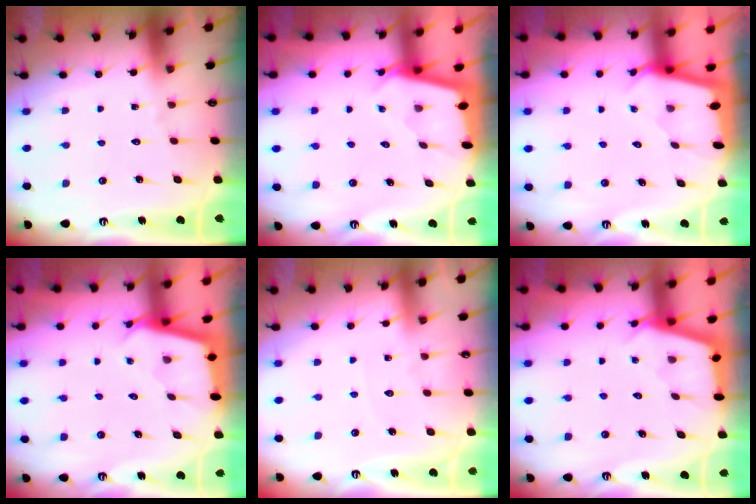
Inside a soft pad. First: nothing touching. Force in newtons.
{"total": 1.6, "press": 1.6, "slide": 0.2}
{"total": 1.7, "press": 1.7, "slide": 0.2}
{"total": 2.4, "press": 2.4, "slide": 0.1}
{"total": 2.7, "press": 2.6, "slide": 0.4}
{"total": 2.8, "press": 2.8, "slide": 0.6}